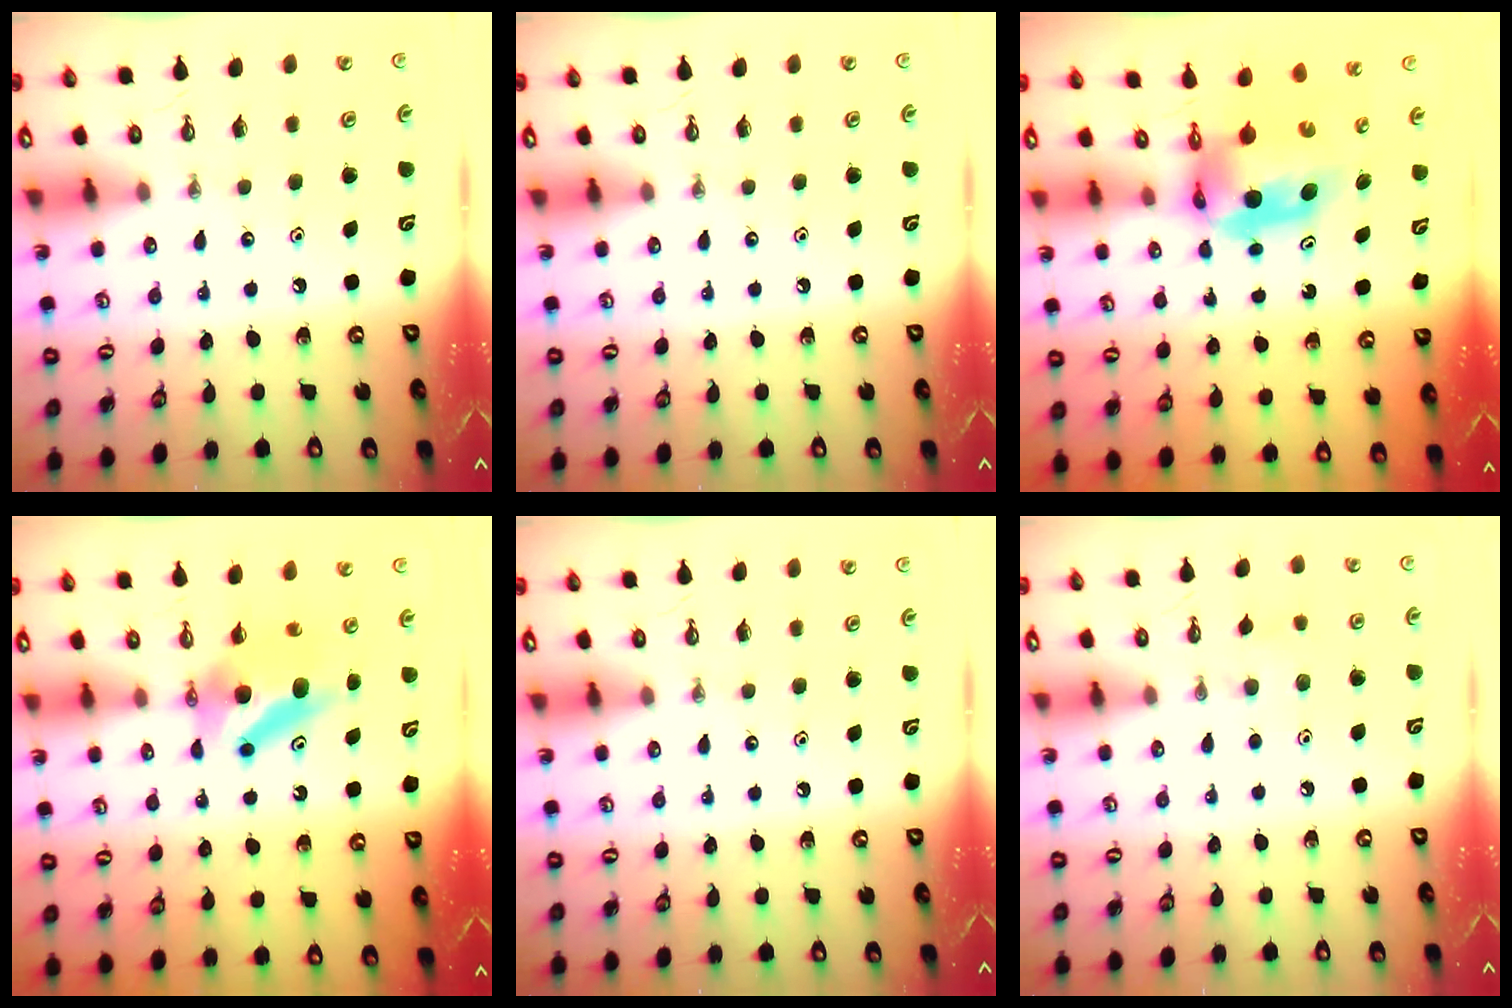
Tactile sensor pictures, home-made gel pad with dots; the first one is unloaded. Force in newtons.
{"total": 0.0}
{"total": 5.6, "press": 5.5, "slide": 0.5}
{"total": 6.6, "press": 6.6, "slide": 0.8}
{"total": 0.0}
{"total": 6.8, "press": 6.8, "slide": 1.0}